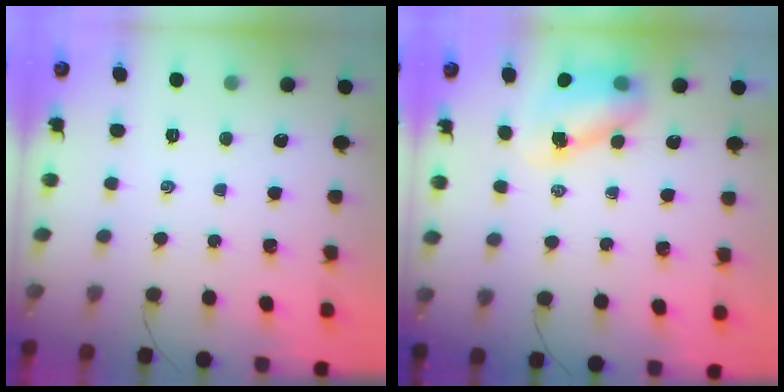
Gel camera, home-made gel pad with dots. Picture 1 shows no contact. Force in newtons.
{"total": 7.9, "press": 7.8, "slide": 1.3}